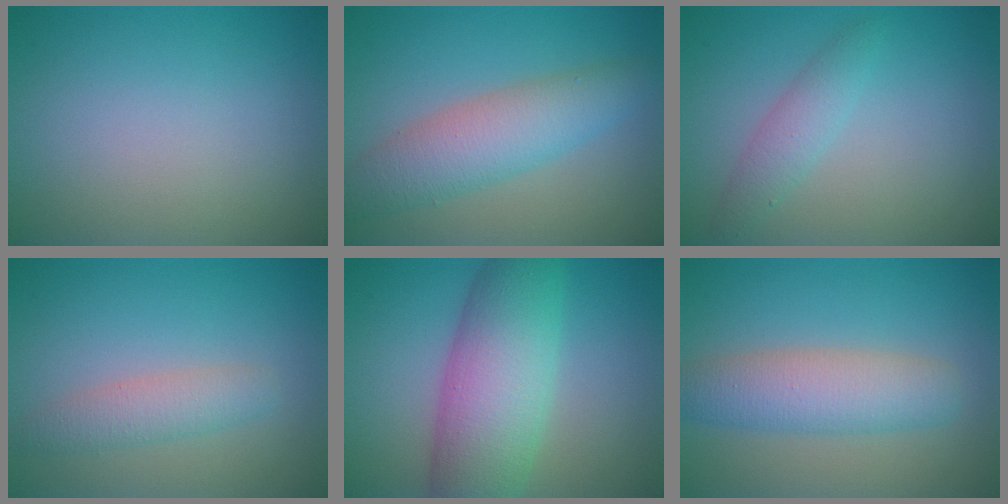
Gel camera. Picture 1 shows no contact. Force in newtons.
{"total": 5.3, "press": 5.3, "slide": 0.1}
{"total": 2.1, "press": 2.1, "slide": 0.1}
{"total": 2.5, "press": 2.5, "slide": 0.1}
{"total": 9.0, "press": 9.0, "slide": 0.1}
{"total": 4.8, "press": 4.8, "slide": 0.2}